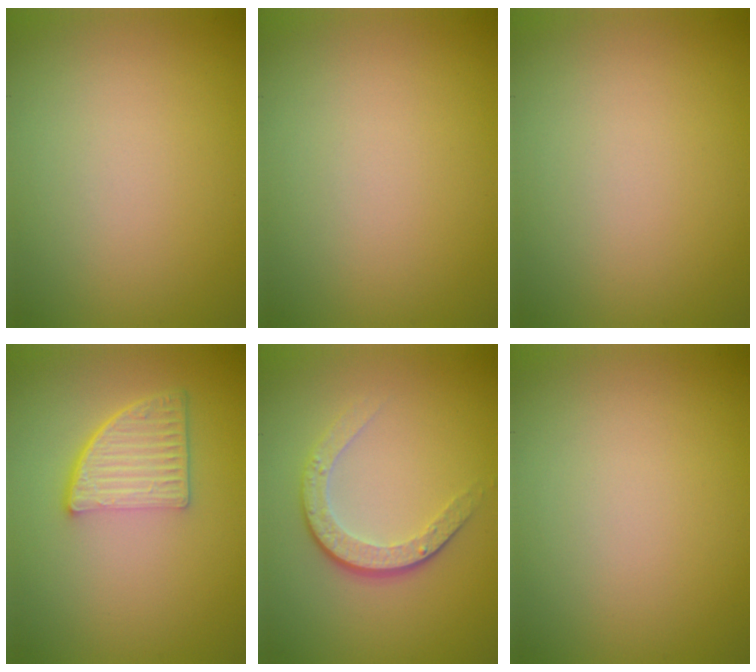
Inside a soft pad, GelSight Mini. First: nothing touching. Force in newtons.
{"total": 0.0}
{"total": 0.0}
{"total": 4.7, "press": 3.4, "slide": 3.2}
{"total": 3.7, "press": 2.6, "slide": 2.6}
{"total": 0.0}